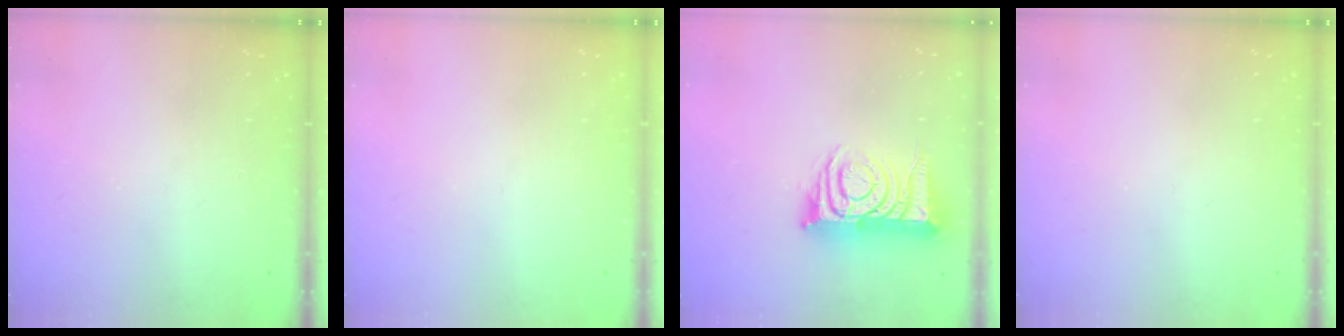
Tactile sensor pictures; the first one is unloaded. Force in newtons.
{"total": 0.0}
{"total": 12.2, "press": 12.1, "slide": 1.4}
{"total": 0.0}